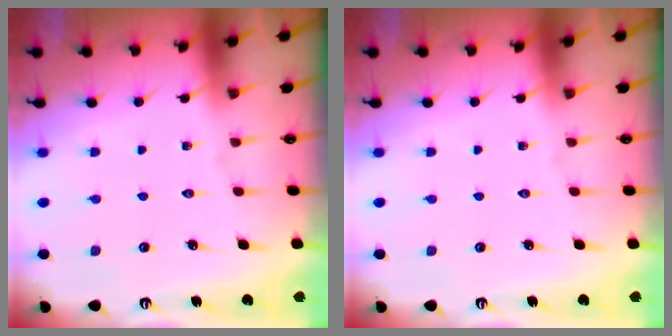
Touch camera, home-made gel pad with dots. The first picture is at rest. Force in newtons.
{"total": 0.0}